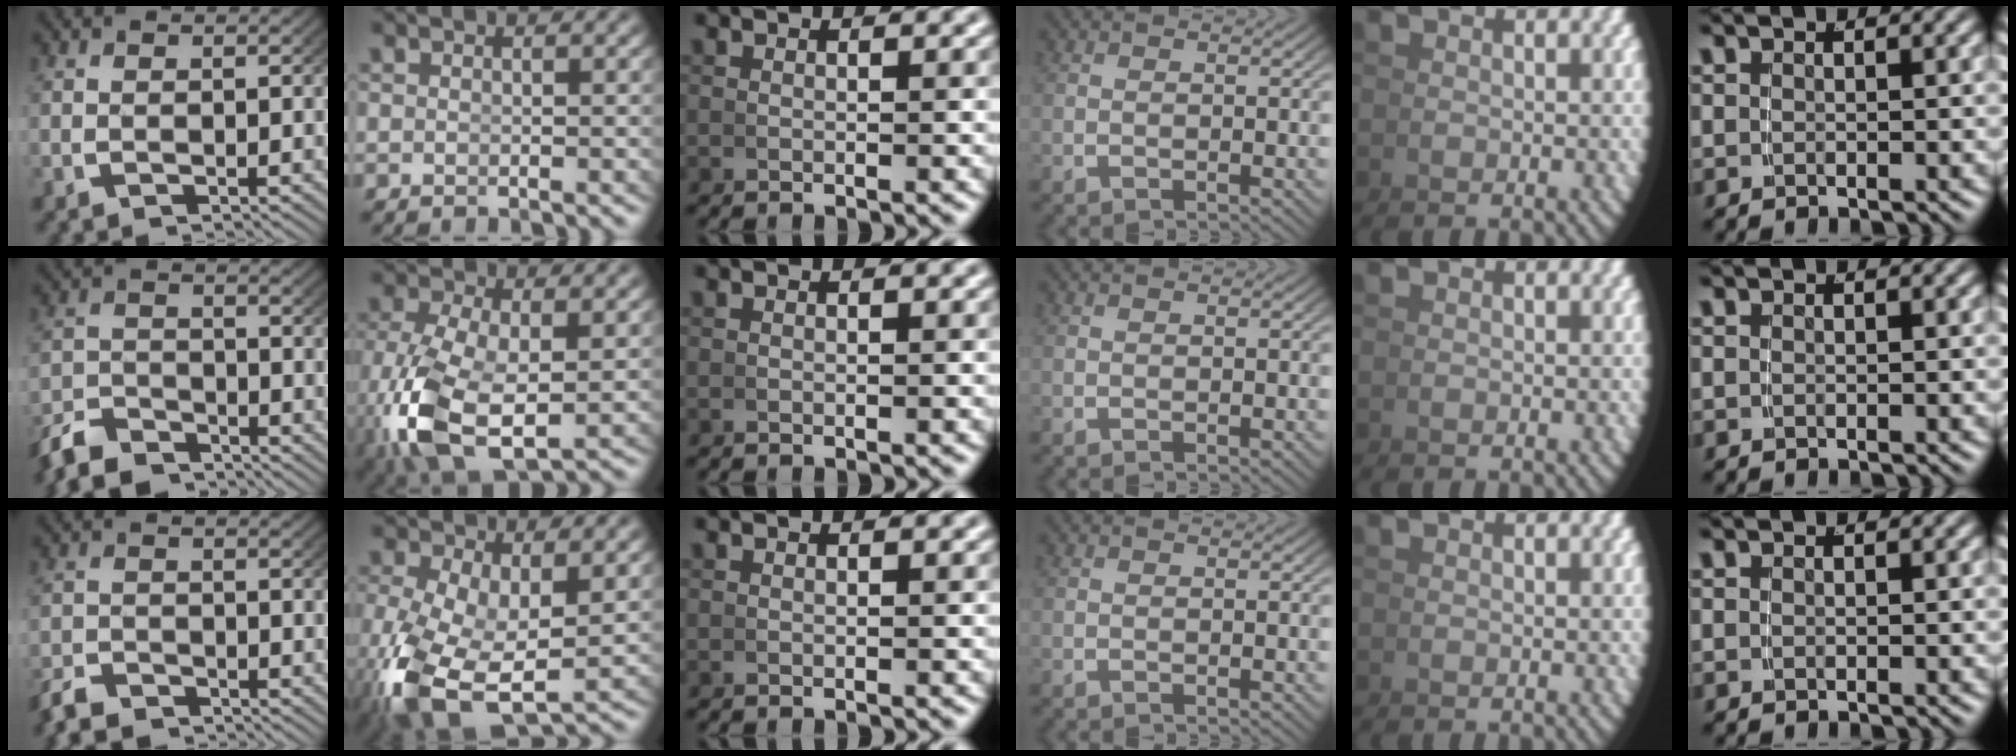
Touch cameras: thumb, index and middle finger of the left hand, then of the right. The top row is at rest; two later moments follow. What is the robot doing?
{"motion": "grasp_and_lifting", "object": "coin"}